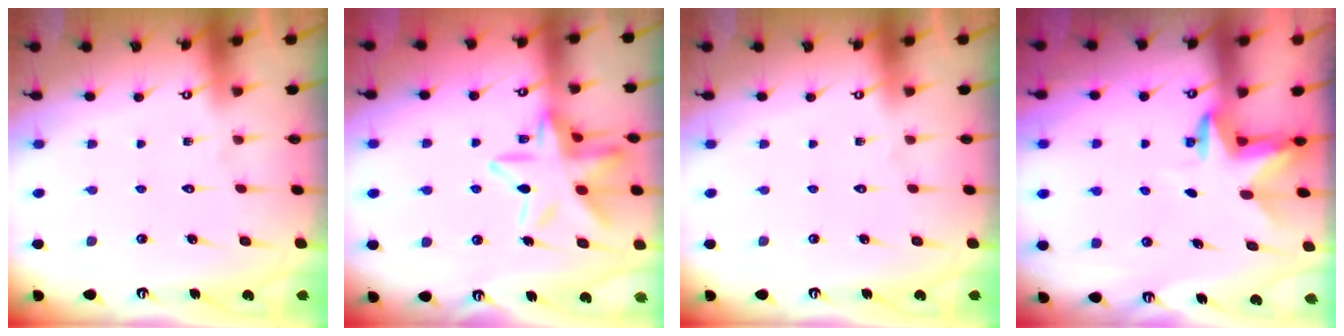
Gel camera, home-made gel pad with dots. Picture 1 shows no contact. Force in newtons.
{"total": 15.6, "press": 15.6, "slide": 1.3}
{"total": 0.0}
{"total": 3.1, "press": 3.0, "slide": 0.8}